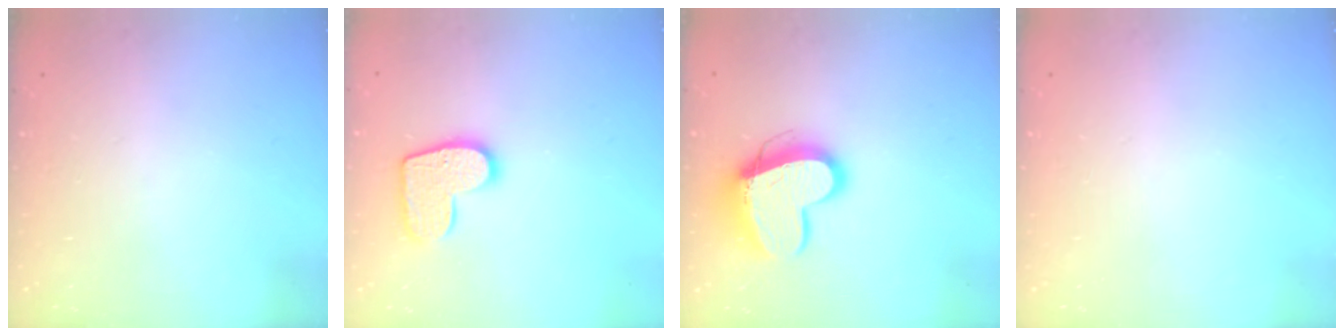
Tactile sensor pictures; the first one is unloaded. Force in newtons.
{"total": 11.6, "press": 11.6, "slide": 0.6}
{"total": 13.7, "press": 13.6, "slide": 1.3}
{"total": 0.0}